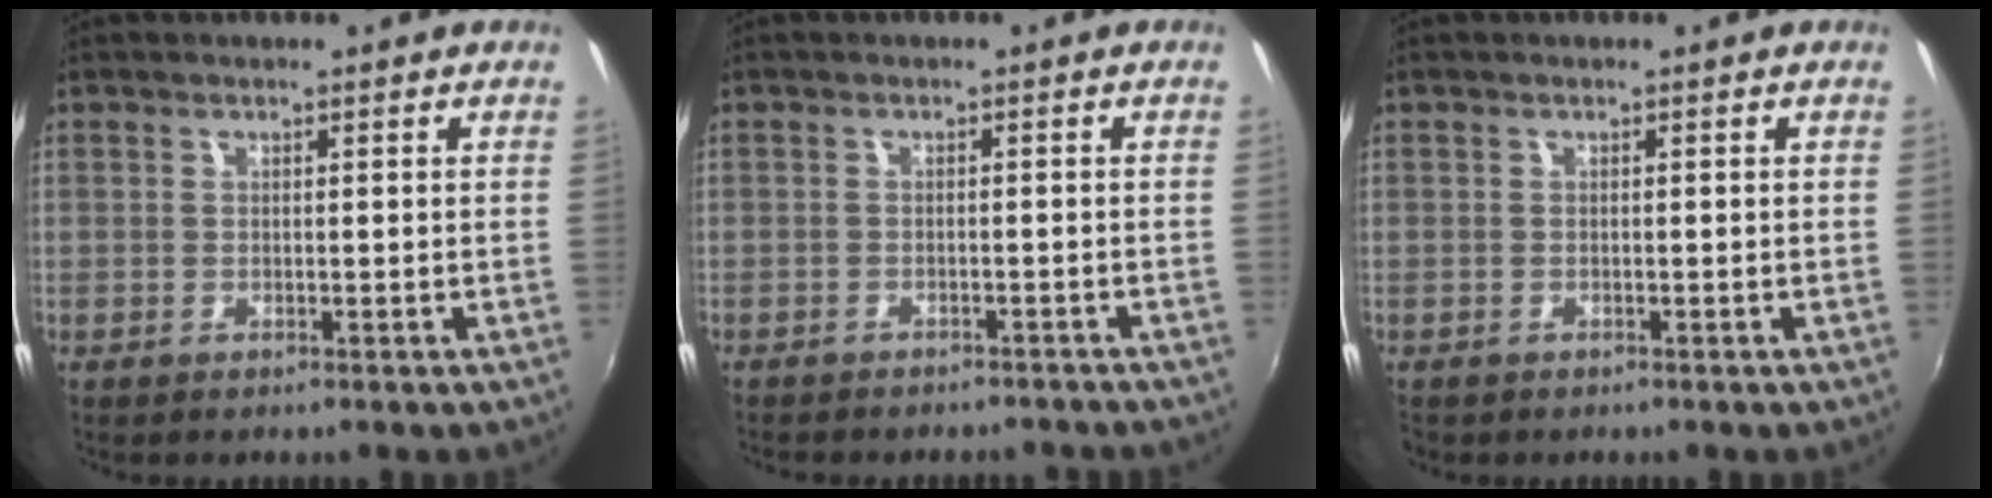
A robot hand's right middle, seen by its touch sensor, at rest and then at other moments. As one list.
[{"total": 7.4, "force": [-6.7, 2.1, 2.4], "torque": [-0.058, -0.011, -0.085]}, {"total": 0.5, "force": [-0.4, 0.3, 0.0], "torque": [-0.002, -0.002, -0.007]}]